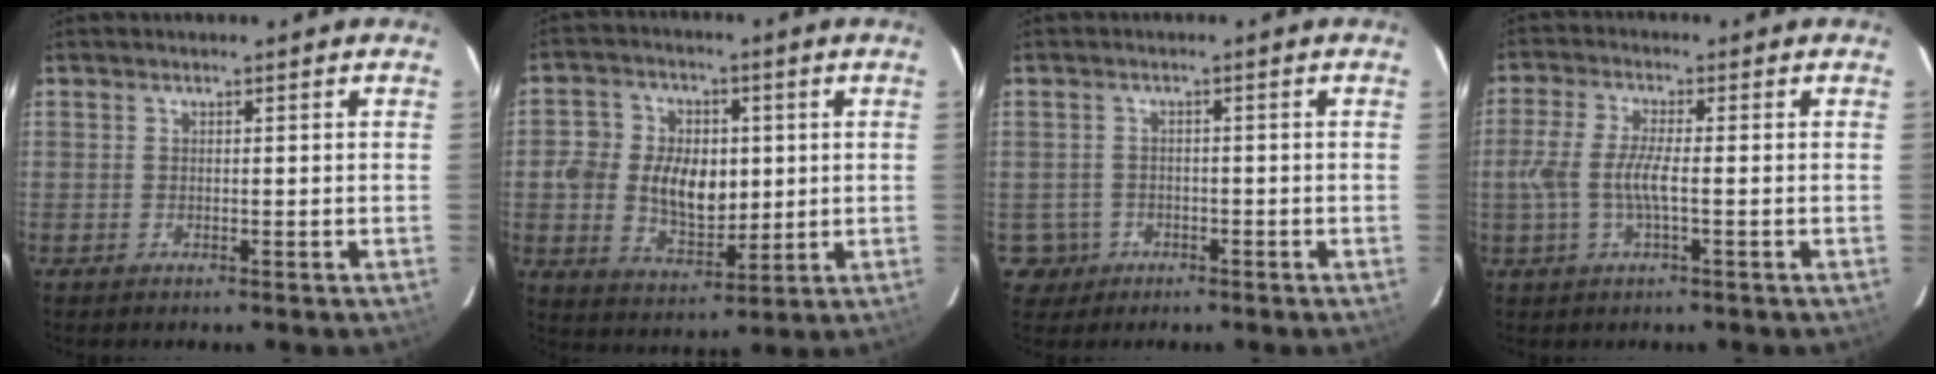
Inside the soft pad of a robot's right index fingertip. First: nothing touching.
{"total": 11.4, "force": [0.1, 8.1, 8.1], "torque": [-0.163, 0.009, 0.006]}
{"total": 4.2, "force": [-1.6, 3.9, 0.1], "torque": [-0.013, 0.013, -0.022]}
{"total": 6.5, "force": [-1.1, 1.3, 6.3], "torque": [-0.133, -0.001, -0.022]}